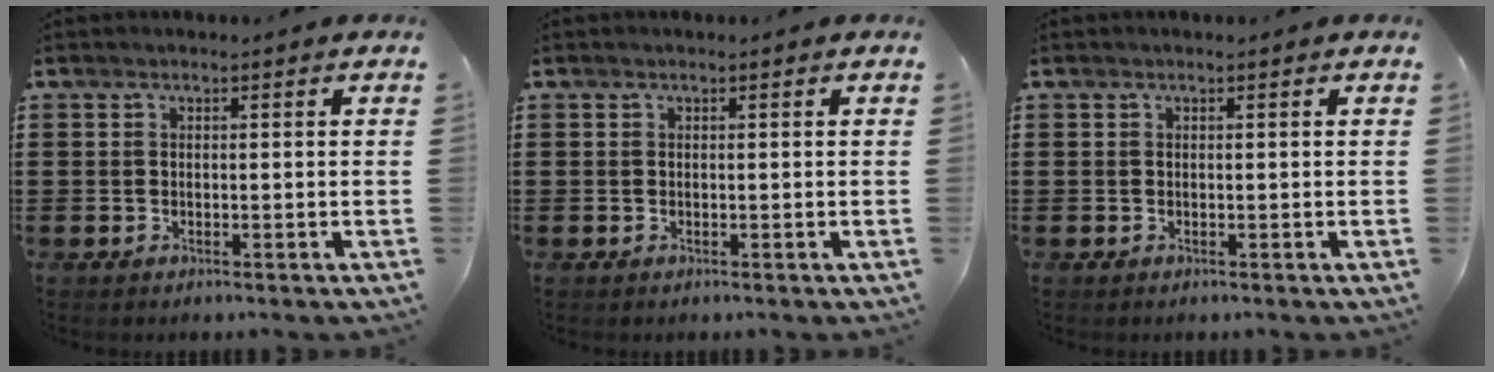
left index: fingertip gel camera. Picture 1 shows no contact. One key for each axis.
{"total": 0.0}
{"total": 0.0}